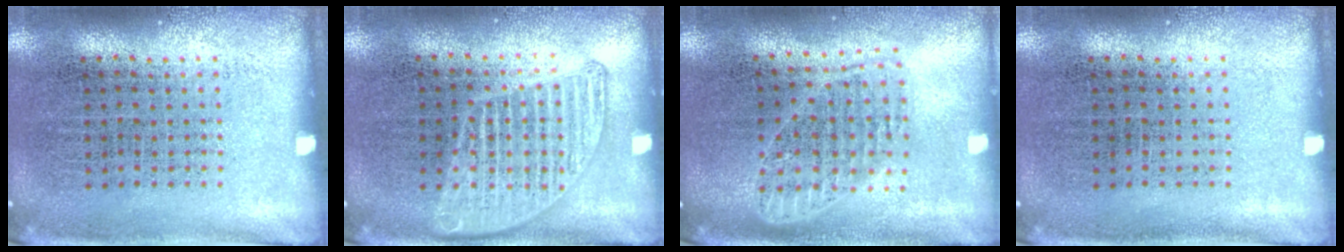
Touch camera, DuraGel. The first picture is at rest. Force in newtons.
{"total": 1.3, "press": 1.3, "slide": 0.1}
{"total": 1.7, "press": 1.4, "slide": 0.9}
{"total": 0.0}